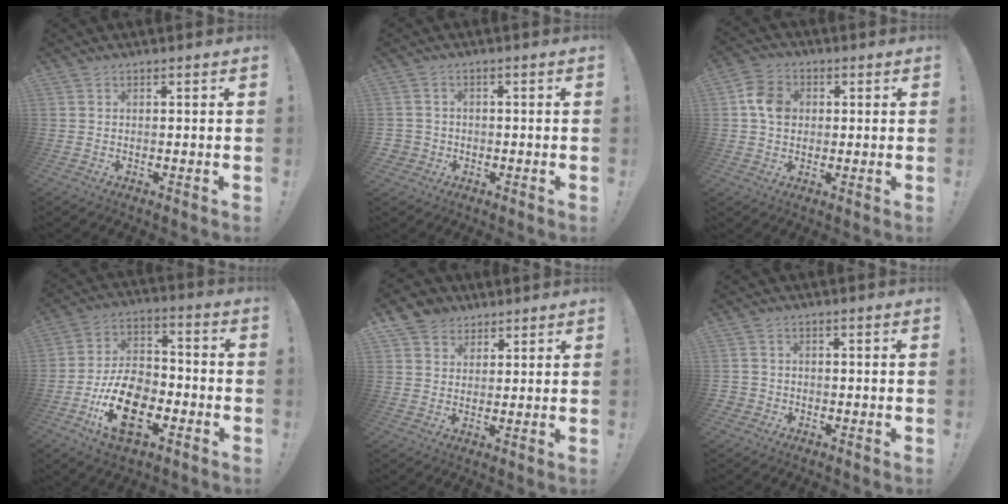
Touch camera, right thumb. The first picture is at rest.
{"total": 2.9, "force": [-0.5, 2.8, 0.9], "torque": [-0.015, 0.001, -0.010]}
{"total": 8.6, "force": [1.1, 7.0, 4.9], "torque": [-0.073, 0.012, 0.022]}
{"total": 17.8, "force": [-7.4, 10.9, 12.0], "torque": [-0.207, 0.050, -0.121]}
{"total": 6.7, "force": [4.0, 5.3, 0.7], "torque": [-0.006, -0.028, 0.079]}
{"total": 2.0, "force": [-0.8, 1.7, 0.6], "torque": [-0.009, 0.003, -0.014]}